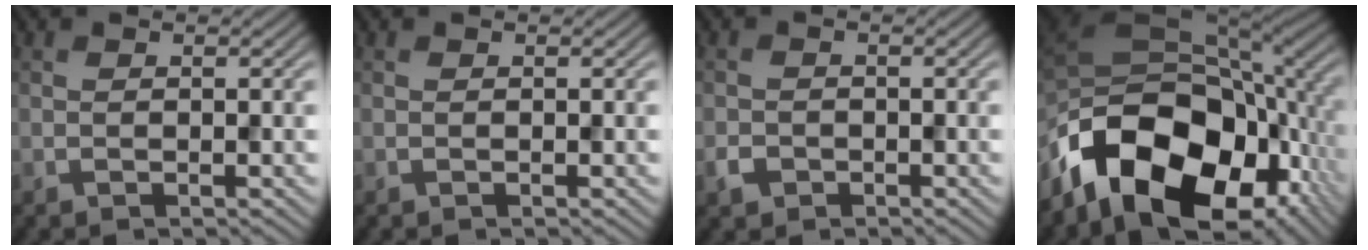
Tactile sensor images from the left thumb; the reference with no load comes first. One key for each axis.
{"total": 0.0}
{"total": 1.5, "fx": -1.0, "fy": 1.1, "fz": 0.3, "tx": -0.010, "ty": -0.004, "tz": -0.021}
{"total": 18.7, "fx": -8.8, "fy": 10.7, "fz": 12.4, "tx": -0.251, "ty": -0.028, "tz": -0.139}